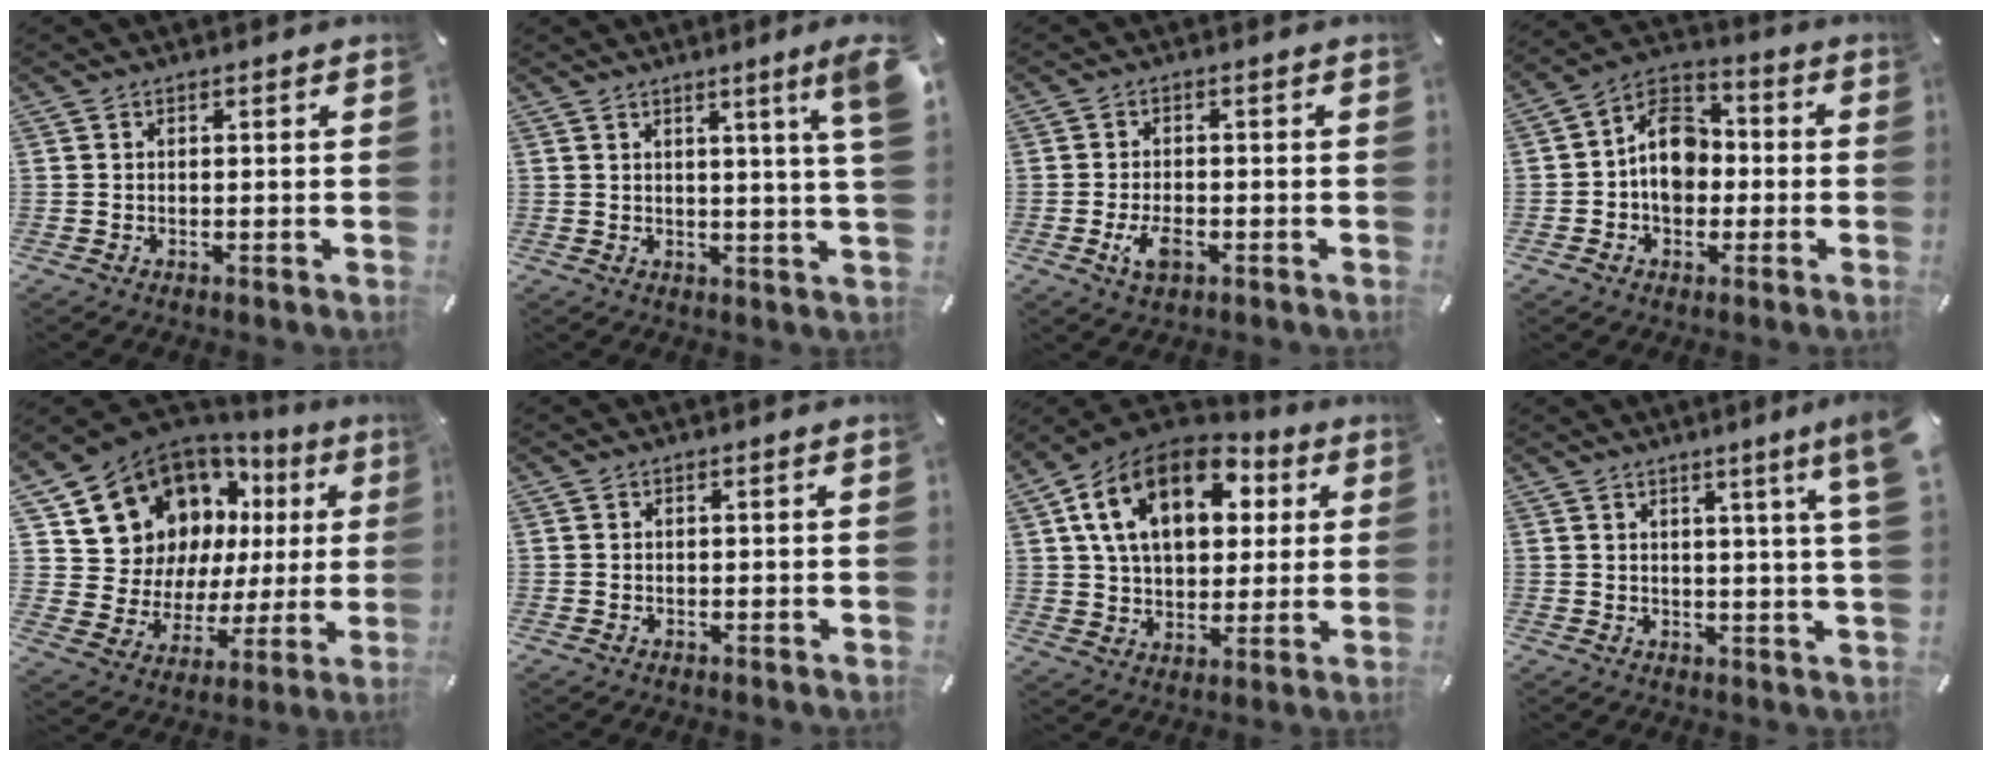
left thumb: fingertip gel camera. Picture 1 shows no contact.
{"total": 7.7, "force": [3.9, -0.8, 6.6], "torque": [-0.100, -0.023, 0.057]}
{"total": 4.7, "force": [-1.8, 2.4, 3.6], "torque": [-0.084, 0.002, -0.035]}
{"total": 11.1, "force": [-1.1, 8.9, 6.7], "torque": [-0.128, 0.023, -0.021]}
{"total": 14.8, "force": [9.2, 10.7, 4.6], "torque": [-0.097, -0.081, 0.182]}
{"total": 0.0}
{"total": 18.8, "force": [7.5, 12.1, 12.4], "torque": [-0.228, -0.008, 0.129]}
{"total": 7.2, "force": [3.9, -0.6, 6.0], "torque": [-0.096, -0.020, 0.060]}